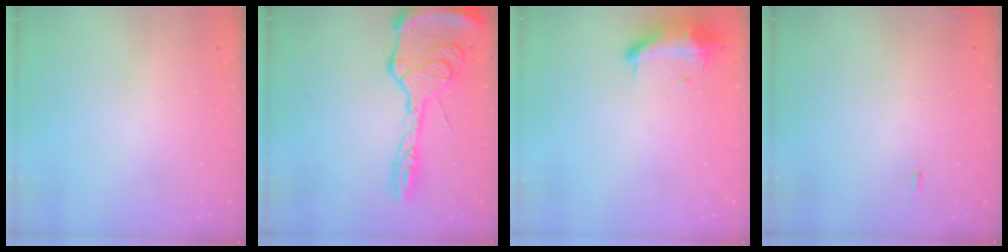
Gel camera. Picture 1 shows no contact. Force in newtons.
{"total": 22.2, "press": 22.1, "slide": 2.0}
{"total": 9.5, "press": 9.2, "slide": 2.4}
{"total": 5.6, "press": 5.3, "slide": 1.8}